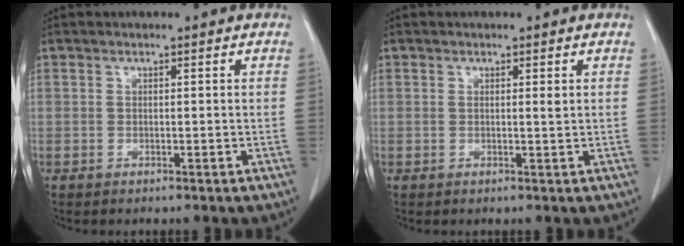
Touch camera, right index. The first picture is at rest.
{"total": 0.9, "force": [0.3, -0.1, 0.8], "torque": [-0.016, -0.002, 0.004]}